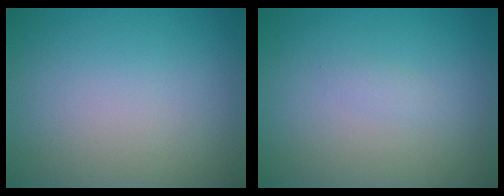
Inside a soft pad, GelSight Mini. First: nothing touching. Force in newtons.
{"total": 0.6, "press": 0.6, "slide": 0.0}